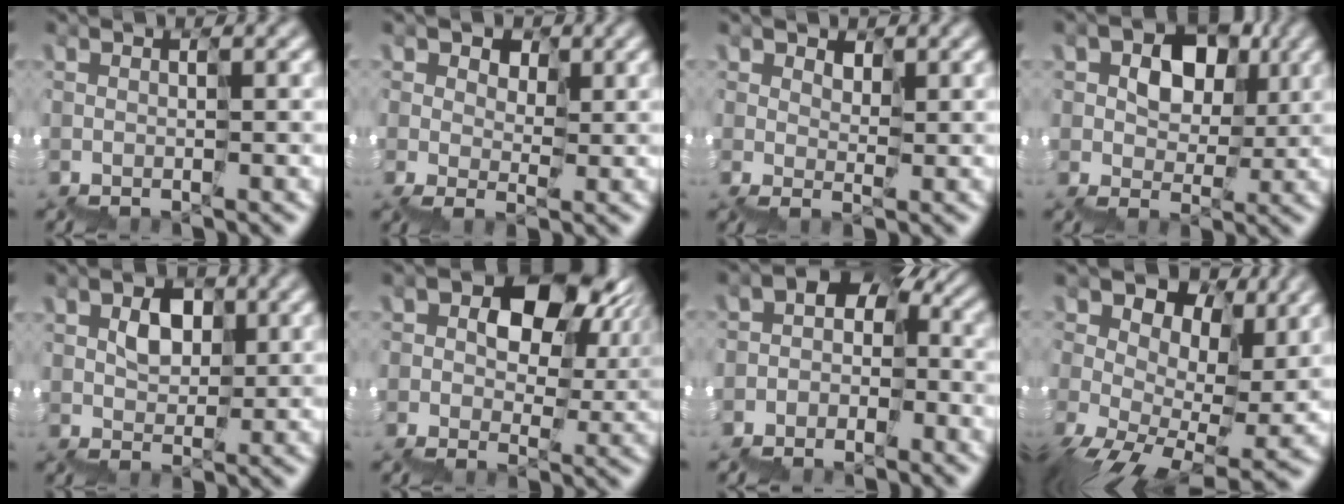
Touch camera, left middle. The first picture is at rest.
{"total": 2.9, "force": [1.5, 2.2, 1.1], "torque": [-0.028, 0.021, 0.019]}
{"total": 1.7, "force": [1.3, 1.1, 0.2], "torque": [-0.012, 0.016, 0.020]}
{"total": 6.3, "force": [1.9, 5.1, 3.3], "torque": [-0.047, 0.021, 0.032]}
{"total": 2.8, "force": [1.4, 2.2, 1.0], "torque": [-0.028, 0.021, 0.026]}
{"total": 10.3, "force": [2.3, 7.2, 7.0], "torque": [-0.126, 0.016, 0.034]}
{"total": 4.7, "force": [-2.5, 3.4, 1.9], "torque": [-0.030, 0.000, -0.041]}
{"total": 12.3, "force": [0.7, 8.6, 8.8], "torque": [-0.165, -0.008, 0.045]}